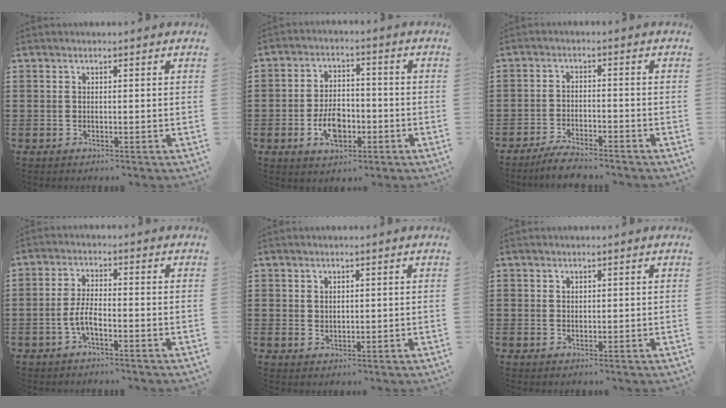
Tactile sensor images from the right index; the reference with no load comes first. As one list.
[{"total": 6.3, "force": [-2.2, 3.9, 4.5], "torque": [-0.082, 0.004, -0.042]}, {"total": 3.4, "force": [-3.3, 0.1, 0.8], "torque": [-0.018, 0.004, -0.066]}, {"total": 4.1, "force": [-1.7, 1.1, 3.6], "torque": [-0.082, -0.002, -0.037]}, {"total": 1.4, "force": [1.0, 0.9, 0.3], "torque": [-0.007, 0.003, 0.020]}, {"total": 0.8, "force": [0.6, 0.5, 0.2], "torque": [-0.004, 0.002, 0.012]}]